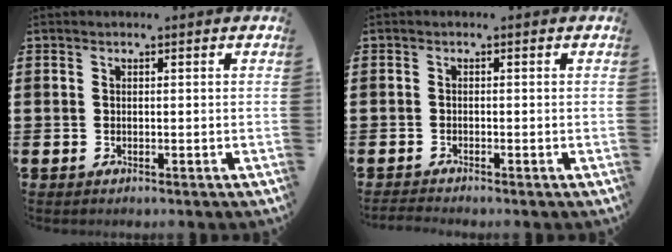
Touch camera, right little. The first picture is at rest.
{"total": 0.7, "force": [-0.7, 0.0, 0.1], "torque": [-0.002, -0.003, -0.014]}